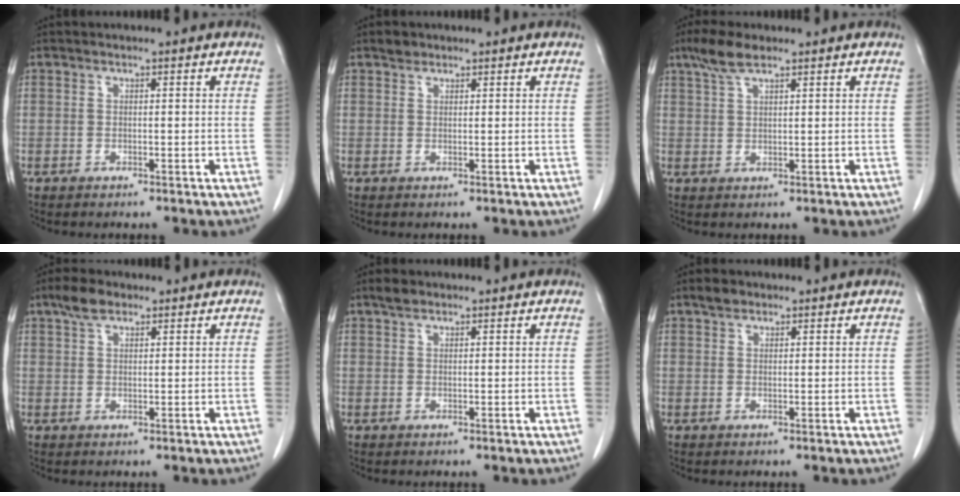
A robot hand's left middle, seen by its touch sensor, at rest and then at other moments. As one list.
[{"total": 1.3, "force": [1.1, 0.7, 0.2], "torque": [-0.006, 0.001, 0.017]}, {"total": 4.5, "force": [3.3, 1.0, 2.9], "torque": [-0.071, 0.012, 0.066]}, {"total": 3.6, "force": [2.5, 1.6, 2.0], "torque": [-0.047, 0.011, 0.048]}, {"total": 1.6, "force": [1.3, 0.7, 0.7], "torque": [-0.018, 0.007, 0.024]}, {"total": 1.9, "force": [1.4, 1.0, 0.7], "torque": [-0.016, 0.006, 0.024]}]